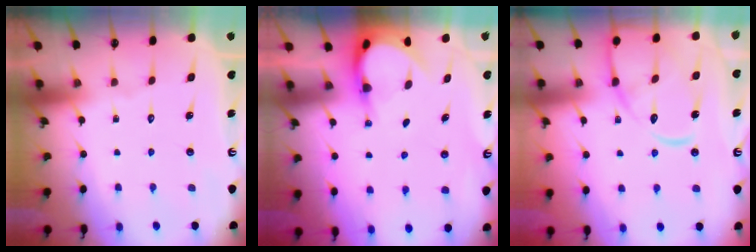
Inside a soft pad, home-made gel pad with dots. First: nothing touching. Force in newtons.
{"total": 3.9, "press": 3.9, "slide": 0.4}
{"total": 14.6, "press": 14.5, "slide": 1.3}